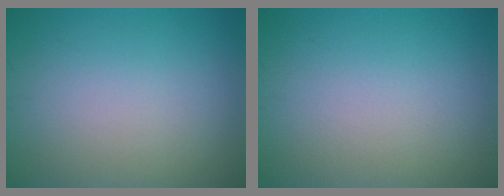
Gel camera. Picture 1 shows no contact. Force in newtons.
{"total": 0.0}